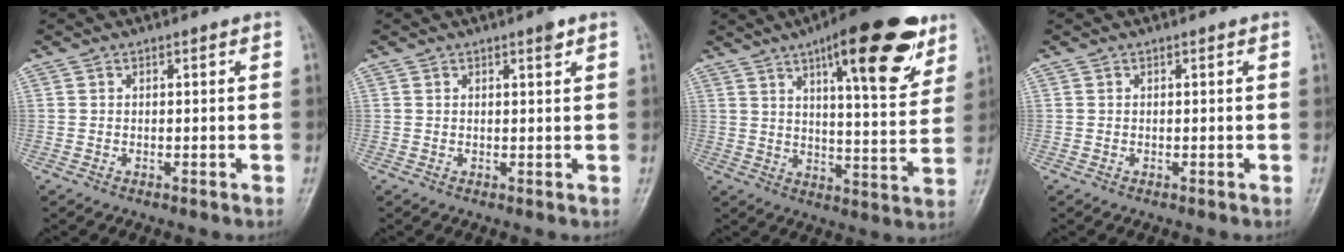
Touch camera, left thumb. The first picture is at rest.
{"total": 1.4, "force": [1.0, 0.2, 1.1], "torque": [-0.016, -0.005, 0.014]}
{"total": 20.1, "force": [11.3, 5.9, 15.5], "torque": [-0.184, -0.042, 0.161]}
{"total": 0.0}